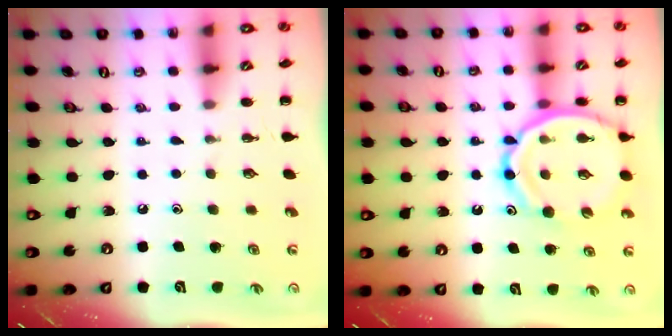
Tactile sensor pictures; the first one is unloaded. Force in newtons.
{"total": 14.8, "press": 14.4, "slide": 3.5}